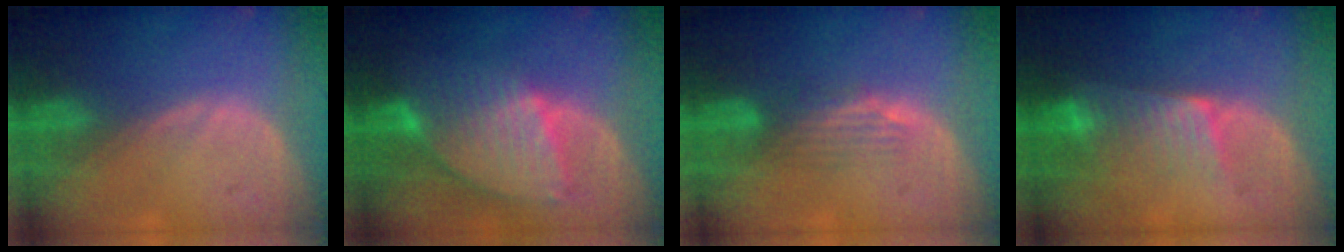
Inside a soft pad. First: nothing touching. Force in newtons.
{"total": 8.6, "press": 7.5, "slide": 4.1}
{"total": 3.3, "press": 3.0, "slide": 1.3}
{"total": 6.4, "press": 5.6, "slide": 3.1}